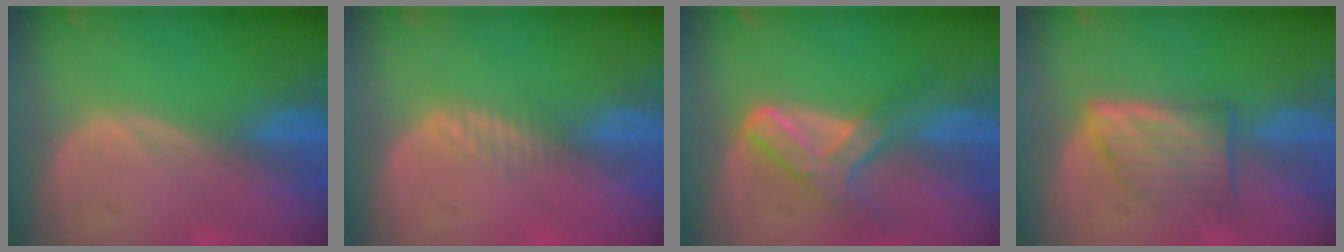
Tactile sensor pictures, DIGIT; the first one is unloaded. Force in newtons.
{"total": 1.7, "press": 1.4, "slide": 1.0}
{"total": 7.2, "press": 6.2, "slide": 3.8}
{"total": 6.2, "press": 5.9, "slide": 1.9}